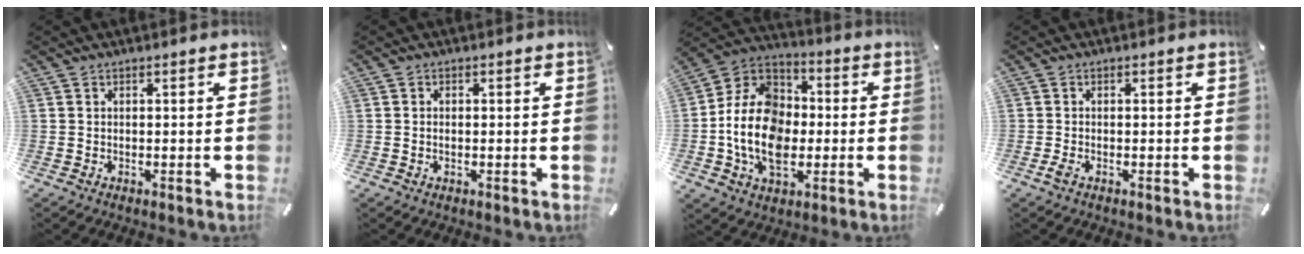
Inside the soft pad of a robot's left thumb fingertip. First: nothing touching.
{"total": 1.0, "force": [-0.1, 0.5, 0.8], "torque": [-0.017, 0.000, -0.003]}
{"total": 16.6, "force": [-3.5, 12.5, 10.4], "torque": [-0.238, 0.020, -0.067]}
{"total": 1.5, "force": [-0.6, 0.5, 1.3], "torque": [-0.031, -0.002, -0.012]}